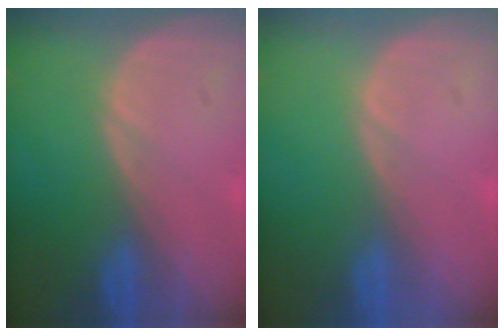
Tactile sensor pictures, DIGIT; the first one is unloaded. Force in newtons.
{"total": 0.0}